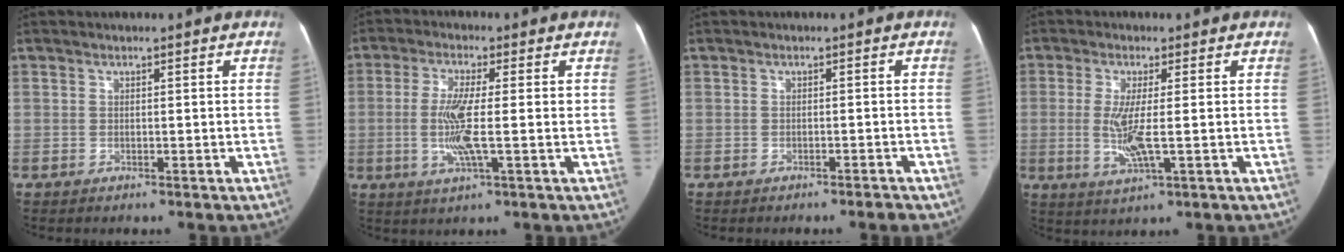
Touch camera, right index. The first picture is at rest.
{"total": 7.6, "force": [-0.5, 1.4, 7.4], "torque": [-0.151, 0.001, -0.010]}
{"total": 1.9, "force": [-1.5, 0.5, 1.1], "torque": [-0.016, 0.003, -0.018]}
{"total": 6.2, "force": [-0.5, 0.9, 6.1], "torque": [-0.129, -0.012, -0.009]}